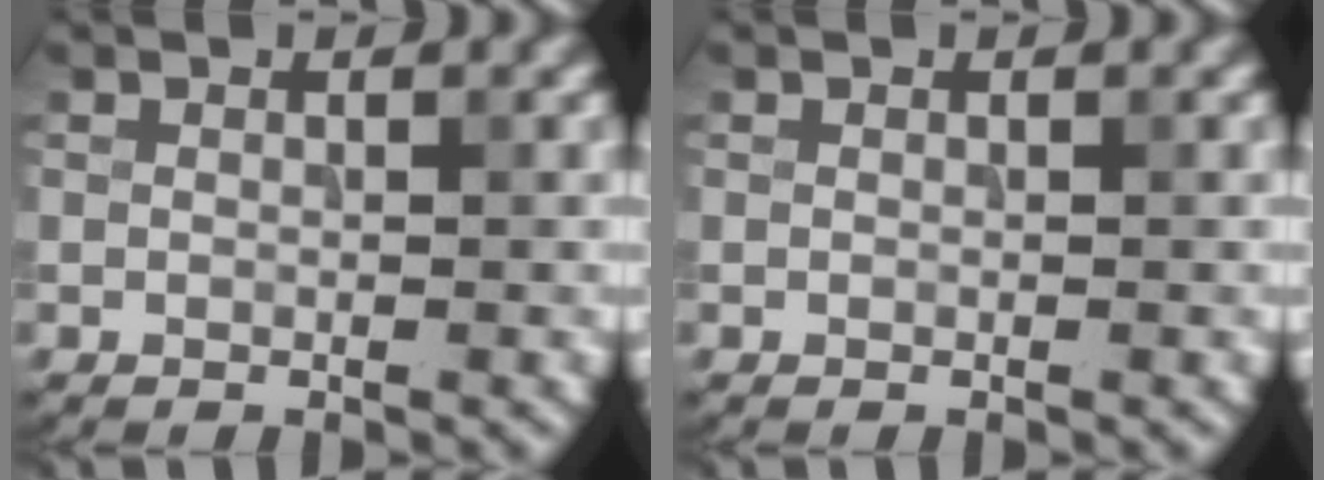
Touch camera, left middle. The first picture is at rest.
{"total": 0.0}